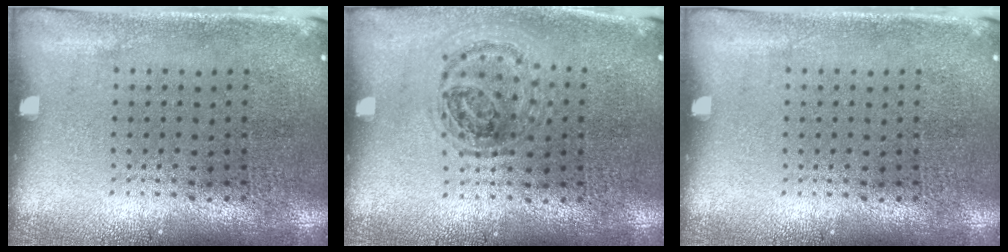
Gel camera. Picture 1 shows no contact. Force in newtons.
{"total": 0.9, "press": 0.9, "slide": 0.3}
{"total": 0.0}